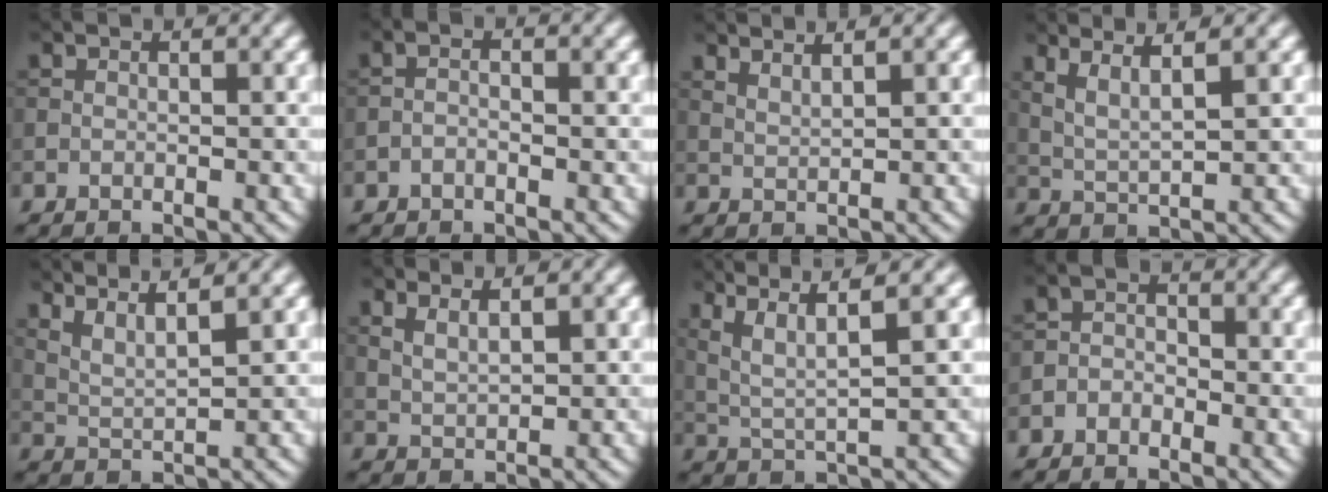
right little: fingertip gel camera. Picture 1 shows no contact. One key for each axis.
{"total": 1.0, "fx": -0.6, "fy": 0.3, "fz": 0.8, "tx": -0.018, "ty": 0.003, "tz": -0.014}
{"total": 1.9, "fx": 1.6, "fy": 0.3, "fz": 0.9, "tx": -0.016, "ty": 0.001, "tz": 0.027}
{"total": 3.4, "fx": 2.1, "fy": 0.6, "fz": 2.6, "tx": -0.051, "ty": 0.005, "tz": 0.040}
{"total": 4.8, "fx": 3.8, "fy": 0.9, "fz": 2.7, "tx": -0.043, "ty": 0.011, "tz": 0.055}
{"total": 2.0, "fx": 1.2, "fy": 0.7, "fz": 1.4, "tx": -0.031, "ty": -0.004, "tz": 0.026}
{"total": 5.8, "fx": 3.4, "fy": 1.0, "fz": 4.6, "tx": -0.096, "ty": 0.010, "tz": 0.066}
{"total": 1.8, "fx": -1.1, "fy": 1.2, "fz": 0.6, "tx": -0.009, "ty": 0.008, "tz": -0.028}